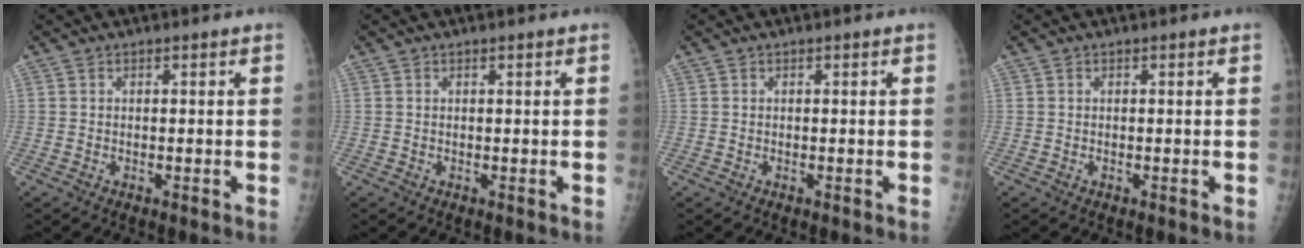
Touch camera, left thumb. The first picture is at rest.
{"total": 0.0}
{"total": 0.0}
{"total": 0.0}